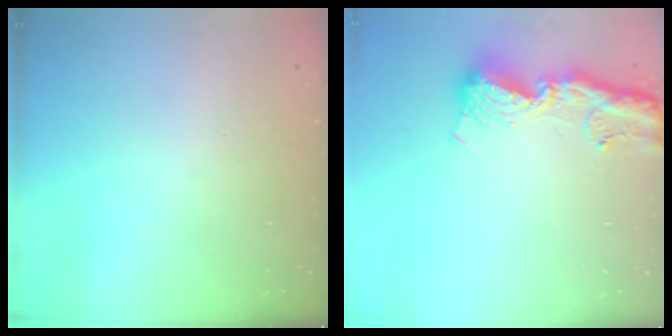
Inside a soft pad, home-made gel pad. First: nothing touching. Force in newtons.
{"total": 13.2, "press": 13.1, "slide": 1.3}